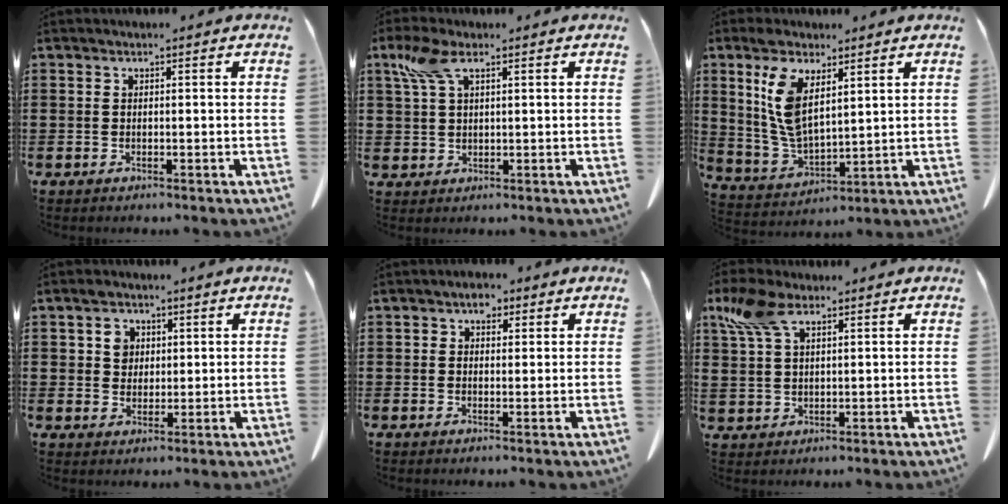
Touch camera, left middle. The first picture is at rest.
{"total": 5.4, "force": [2.7, 2.7, 3.8], "torque": [-0.094, 0.006, 0.047]}
{"total": 9.0, "force": [4.4, 3.9, 6.9], "torque": [-0.164, -0.007, 0.076]}
{"total": 3.7, "force": [1.5, 3.0, 1.5], "torque": [-0.025, 0.005, 0.023]}
{"total": 2.6, "force": [1.6, 1.7, 1.2], "torque": [-0.014, 0.003, 0.024]}
{"total": 7.0, "force": [4.0, 3.5, 4.6], "torque": [-0.111, 0.009, 0.074]}